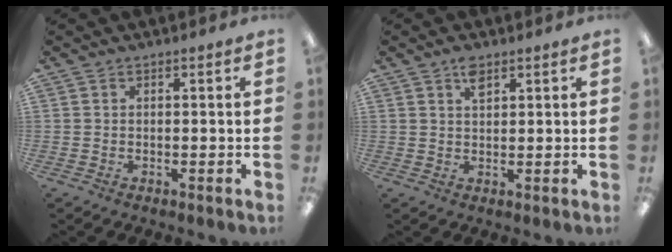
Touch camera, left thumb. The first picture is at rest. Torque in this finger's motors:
{"motor_torque": [0.42, 0.25, 0.33, -0.31, 0.01]}